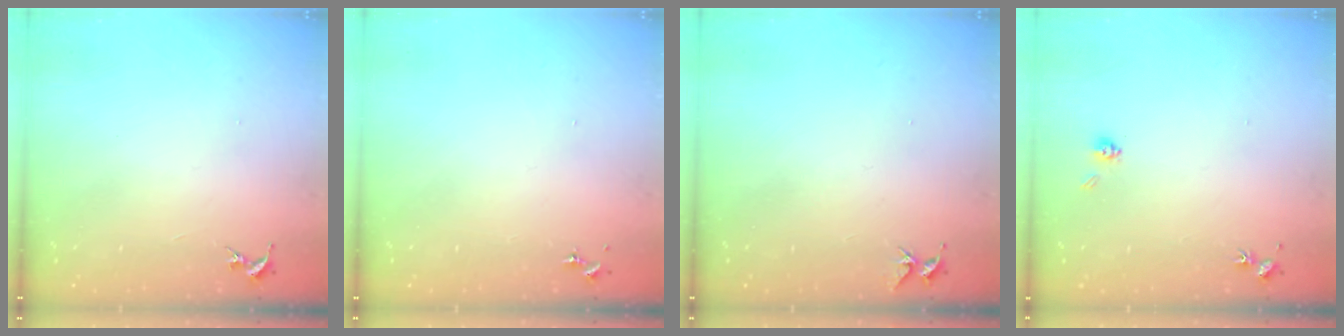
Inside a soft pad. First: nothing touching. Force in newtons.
{"total": 0.0}
{"total": 5.0, "press": 4.9, "slide": 0.5}
{"total": 4.0, "press": 3.8, "slide": 1.4}